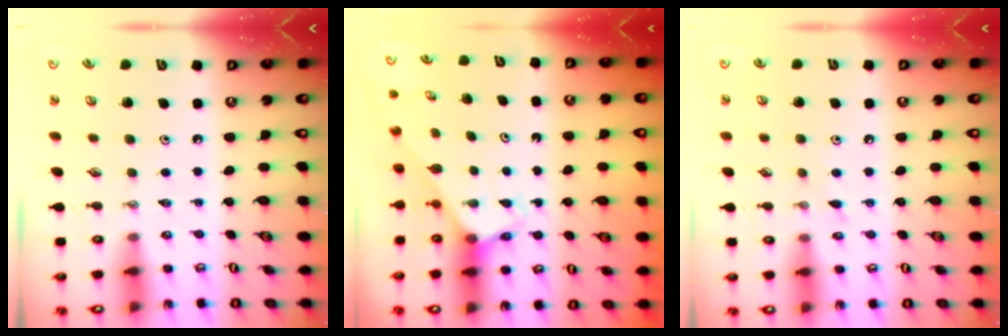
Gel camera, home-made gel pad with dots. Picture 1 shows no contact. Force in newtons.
{"total": 2.6, "press": 2.6, "slide": 0.2}
{"total": 4.9, "press": 4.8, "slide": 0.6}